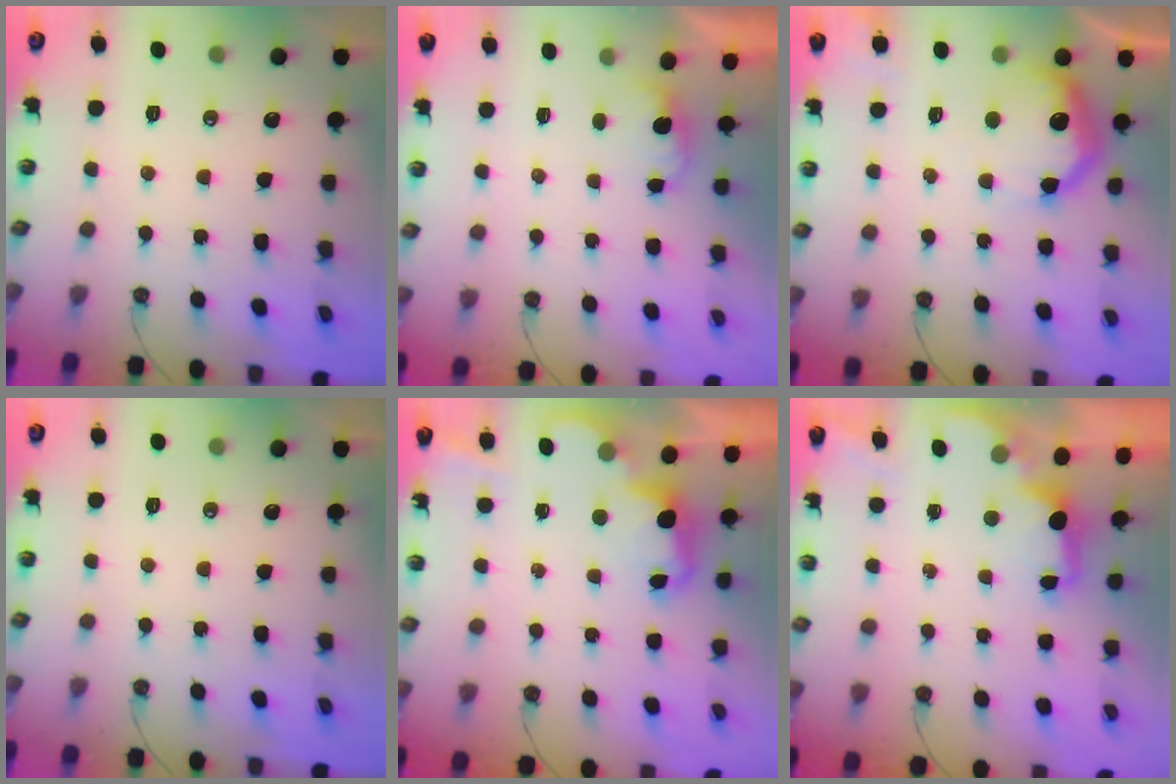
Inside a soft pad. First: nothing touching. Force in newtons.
{"total": 1.1, "press": 0.8, "slide": 0.7}
{"total": 11.8, "press": 11.8, "slide": 0.8}
{"total": 0.0}
{"total": 2.5, "press": 2.5, "slide": 0.5}
{"total": 1.8, "press": 1.6, "slide": 0.7}